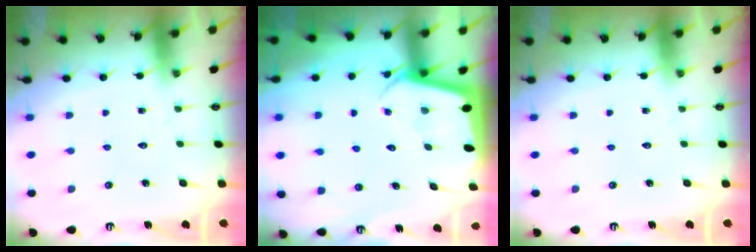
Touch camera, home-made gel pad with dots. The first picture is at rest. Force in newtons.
{"total": 2.3, "press": 2.3, "slide": 0.1}
{"total": 0.0}